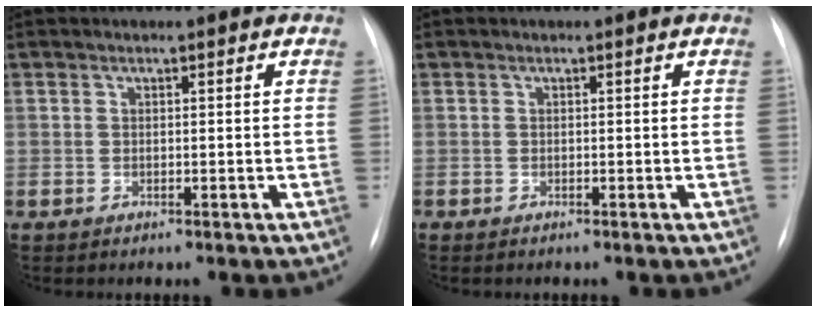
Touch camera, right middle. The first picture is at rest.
{"total": 0.0}